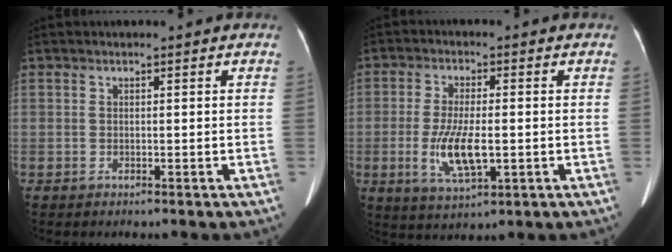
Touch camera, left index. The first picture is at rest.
{"total": 7.8, "force": [-1.5, 2.3, 7.3], "torque": [-0.152, -0.010, -0.022]}